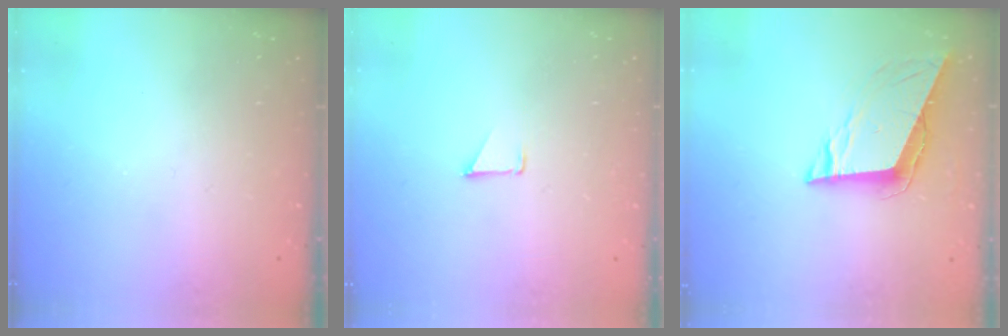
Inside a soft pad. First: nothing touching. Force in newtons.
{"total": 0.9, "press": 0.8, "slide": 0.1}
{"total": 9.1, "press": 8.5, "slide": 3.1}